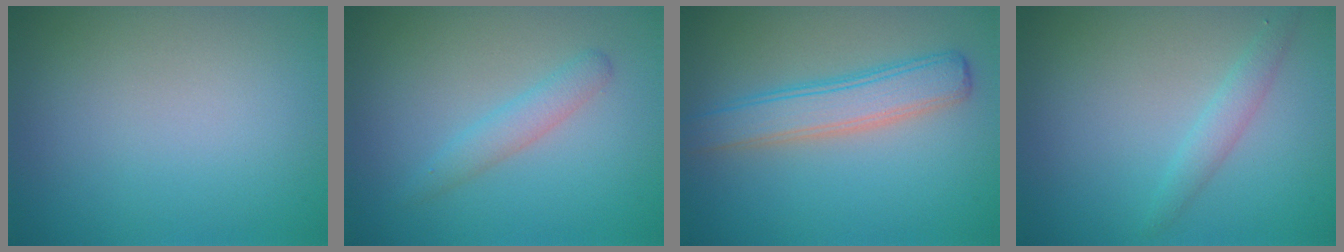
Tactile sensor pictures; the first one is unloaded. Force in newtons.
{"total": 1.9, "press": 1.9, "slide": 0.1}
{"total": 4.2, "press": 4.2, "slide": 0.1}
{"total": 1.6, "press": 1.6, "slide": 0.1}